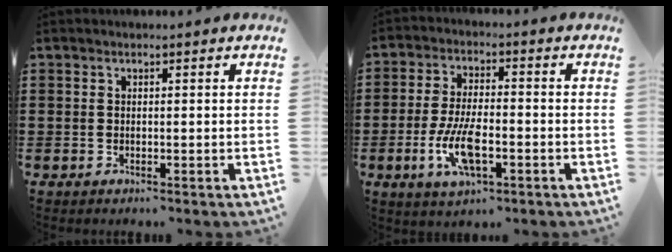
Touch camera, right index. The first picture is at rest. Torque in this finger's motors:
{"motor_torque": [2.14, 0.00, 1.05, 0.21]}